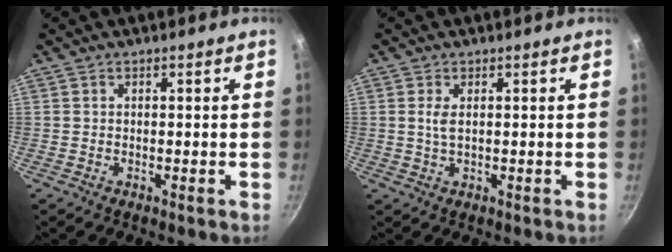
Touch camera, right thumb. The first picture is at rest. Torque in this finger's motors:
{"motor_torque": [-0.28, -0.27, 0.03, 0.52, -0.02]}